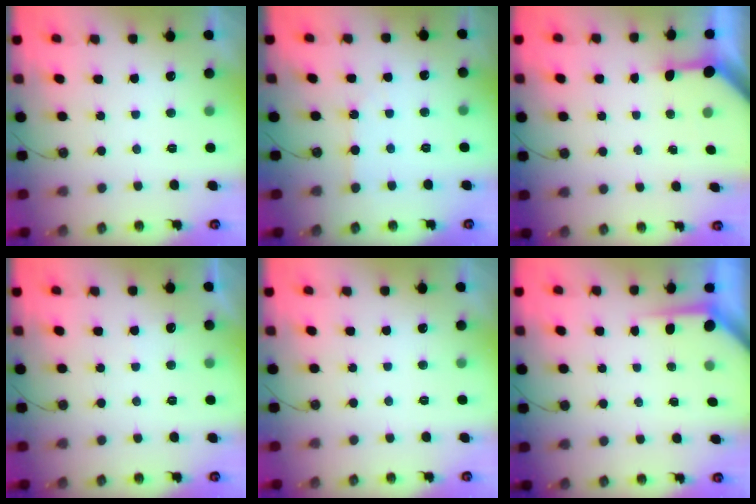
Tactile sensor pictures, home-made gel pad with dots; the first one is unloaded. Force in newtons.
{"total": 4.1, "press": 4.1, "slide": 0.3}
{"total": 3.4, "press": 3.4, "slide": 0.3}
{"total": 2.0, "press": 2.0, "slide": 0.4}
{"total": 0.0}
{"total": 3.6, "press": 3.6, "slide": 0.3}